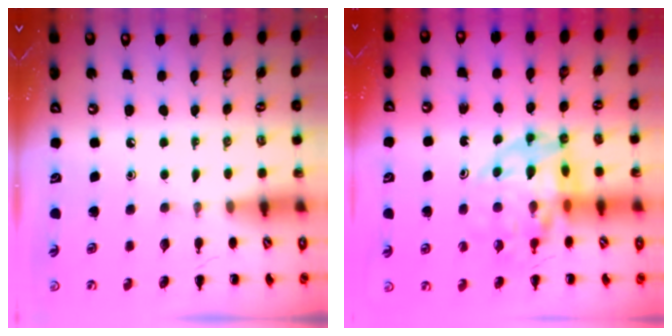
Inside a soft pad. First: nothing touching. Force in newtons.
{"total": 14.9, "press": 14.4, "slide": 3.8}